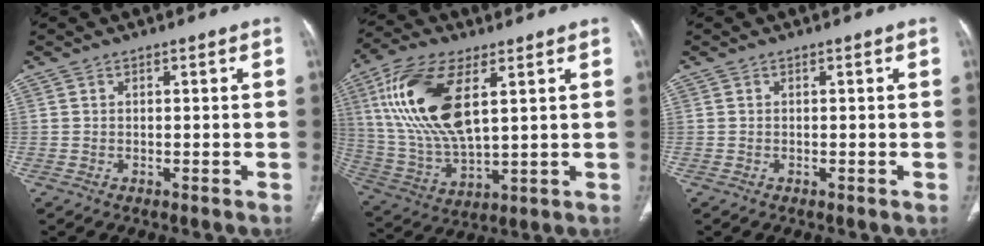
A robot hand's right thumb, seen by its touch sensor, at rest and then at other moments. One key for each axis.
{"total": 19.1, "fx": 6.1, "fy": 8.5, "fz": 16.0, "tx": -0.330, "ty": -0.016, "tz": 0.122}
{"total": 0.0}